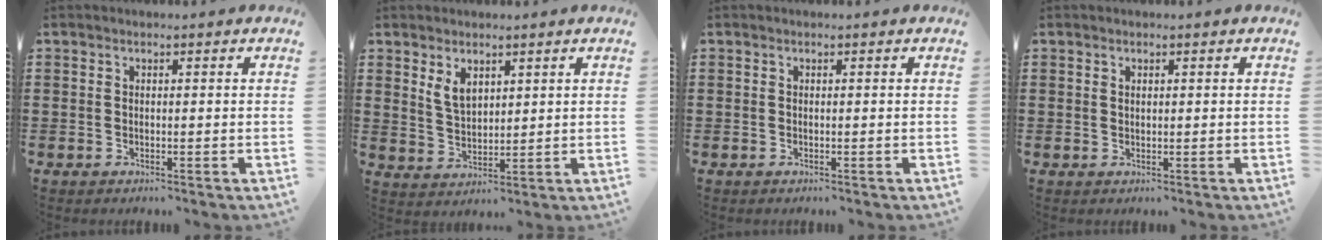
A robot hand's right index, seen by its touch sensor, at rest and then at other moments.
{"total": 4.0, "force": [2.3, 2.3, 2.4], "torque": [-0.054, 0.007, 0.042]}
{"total": 0.0}
{"total": 0.7, "force": [0.4, 0.4, 0.3], "torque": [-0.008, 0.002, 0.009]}